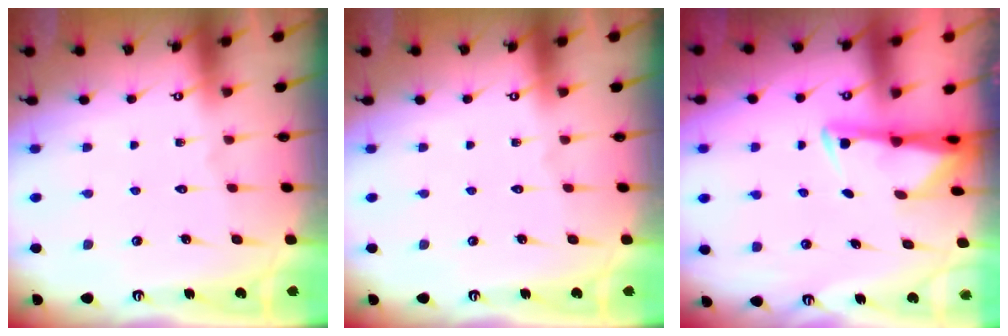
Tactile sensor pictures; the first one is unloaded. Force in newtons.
{"total": 0.0}
{"total": 2.9, "press": 2.9, "slide": 0.6}